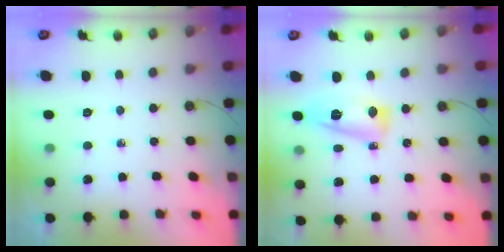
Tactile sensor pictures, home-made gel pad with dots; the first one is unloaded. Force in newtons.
{"total": 12.0, "press": 12.0, "slide": 1.0}